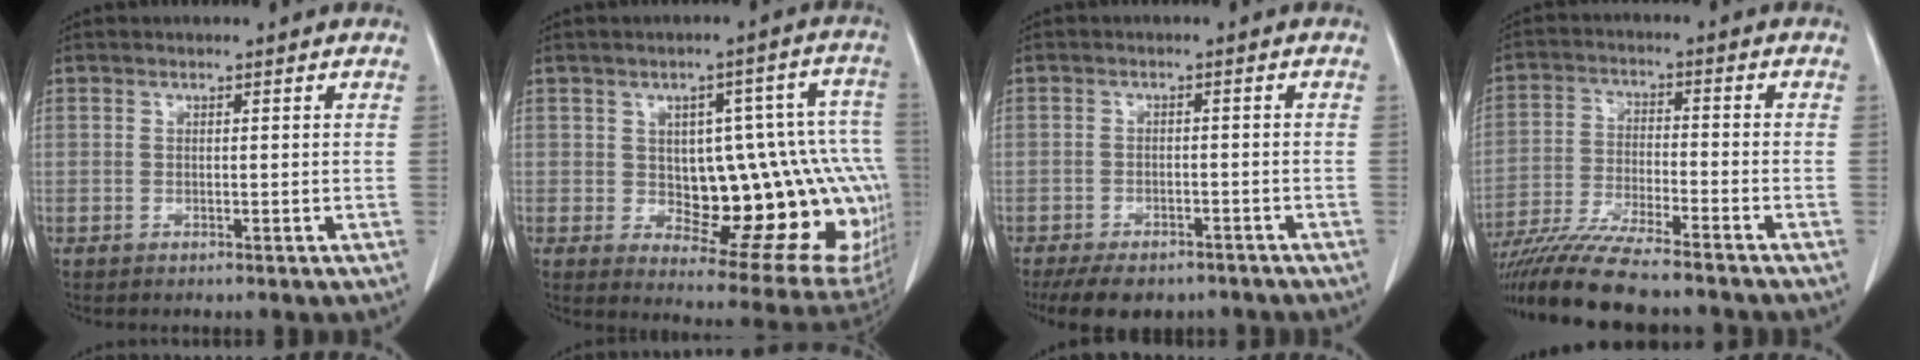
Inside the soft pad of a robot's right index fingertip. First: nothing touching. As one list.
[{"total": 21.7, "force": [-1.9, 7.6, 20.2], "torque": [-0.161, 0.036, 0.007]}, {"total": 10.7, "force": [-8.3, 5.2, 4.3], "torque": [-0.069, -0.005, -0.111]}, {"total": 14.8, "force": [-12.7, 0.8, 7.6], "torque": [-0.142, -0.031, -0.213]}]